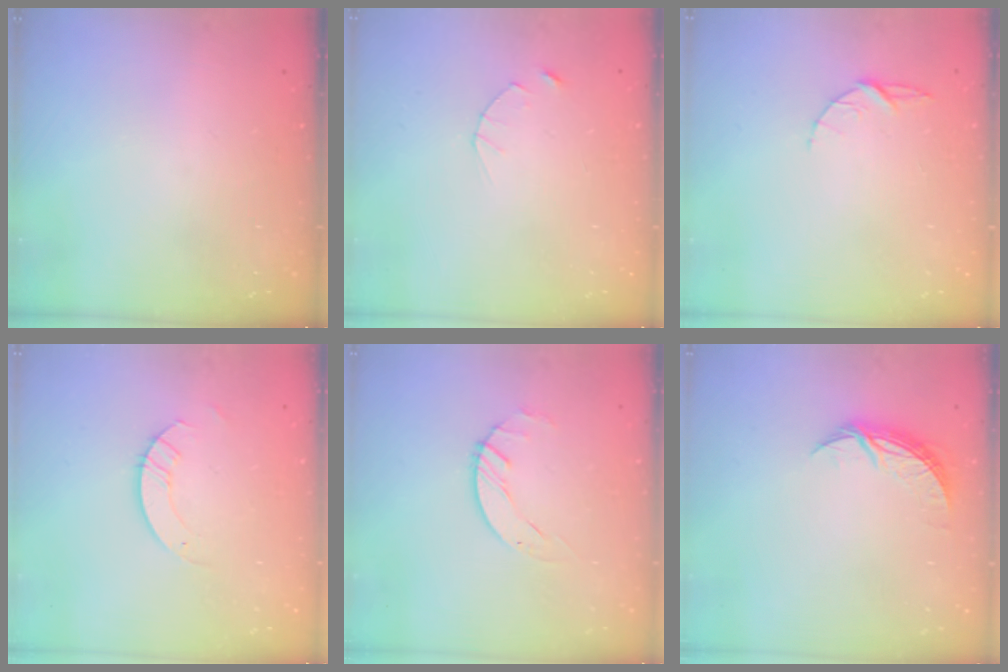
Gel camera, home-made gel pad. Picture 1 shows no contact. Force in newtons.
{"total": 2.5, "press": 2.4, "slide": 0.3}
{"total": 5.1, "press": 5.1, "slide": 0.4}
{"total": 2.6, "press": 2.6, "slide": 0.2}
{"total": 1.4, "press": 1.4, "slide": 0.2}
{"total": 6.7, "press": 6.7, "slide": 0.4}